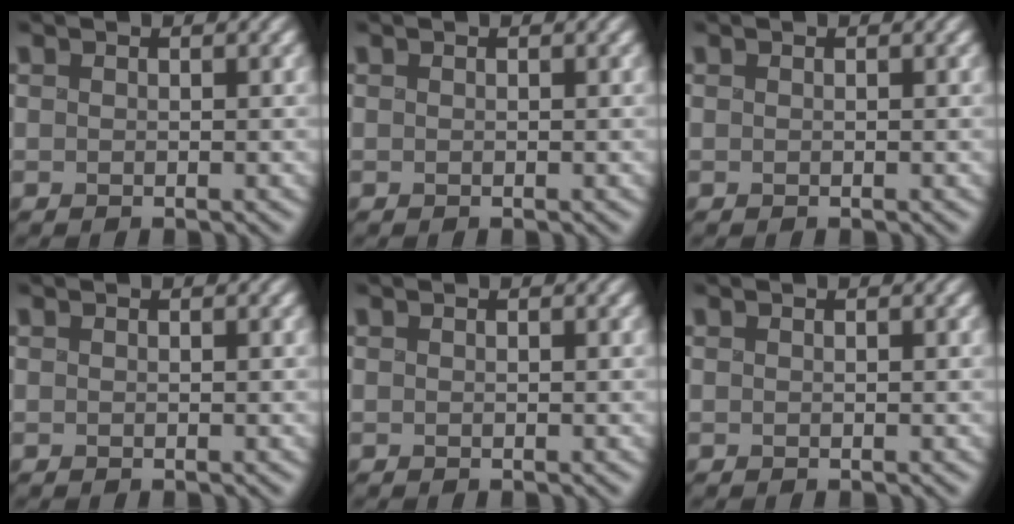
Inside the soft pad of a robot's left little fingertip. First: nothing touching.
{"total": 0.0}
{"total": 0.0}
{"total": 0.0}
{"total": 0.0}
{"total": 0.0}